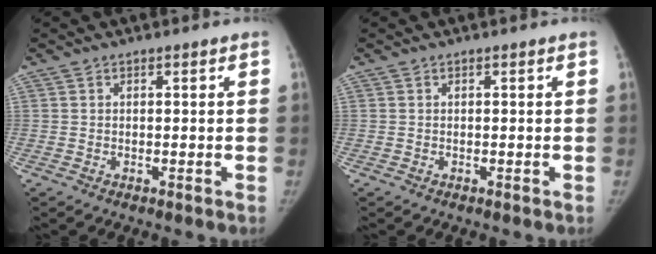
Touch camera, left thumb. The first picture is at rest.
{"total": 0.0}